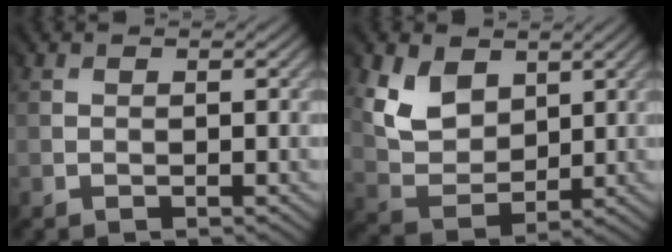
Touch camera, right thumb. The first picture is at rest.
{"total": 6.6, "force": [3.7, 4.7, 2.9], "torque": [-0.095, -0.009, 0.067]}